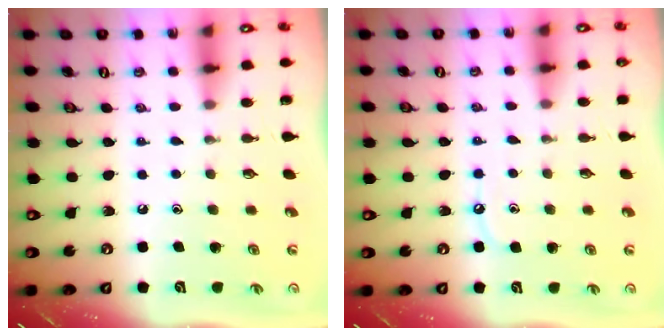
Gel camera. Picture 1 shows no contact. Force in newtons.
{"total": 5.5, "press": 5.4, "slide": 0.7}